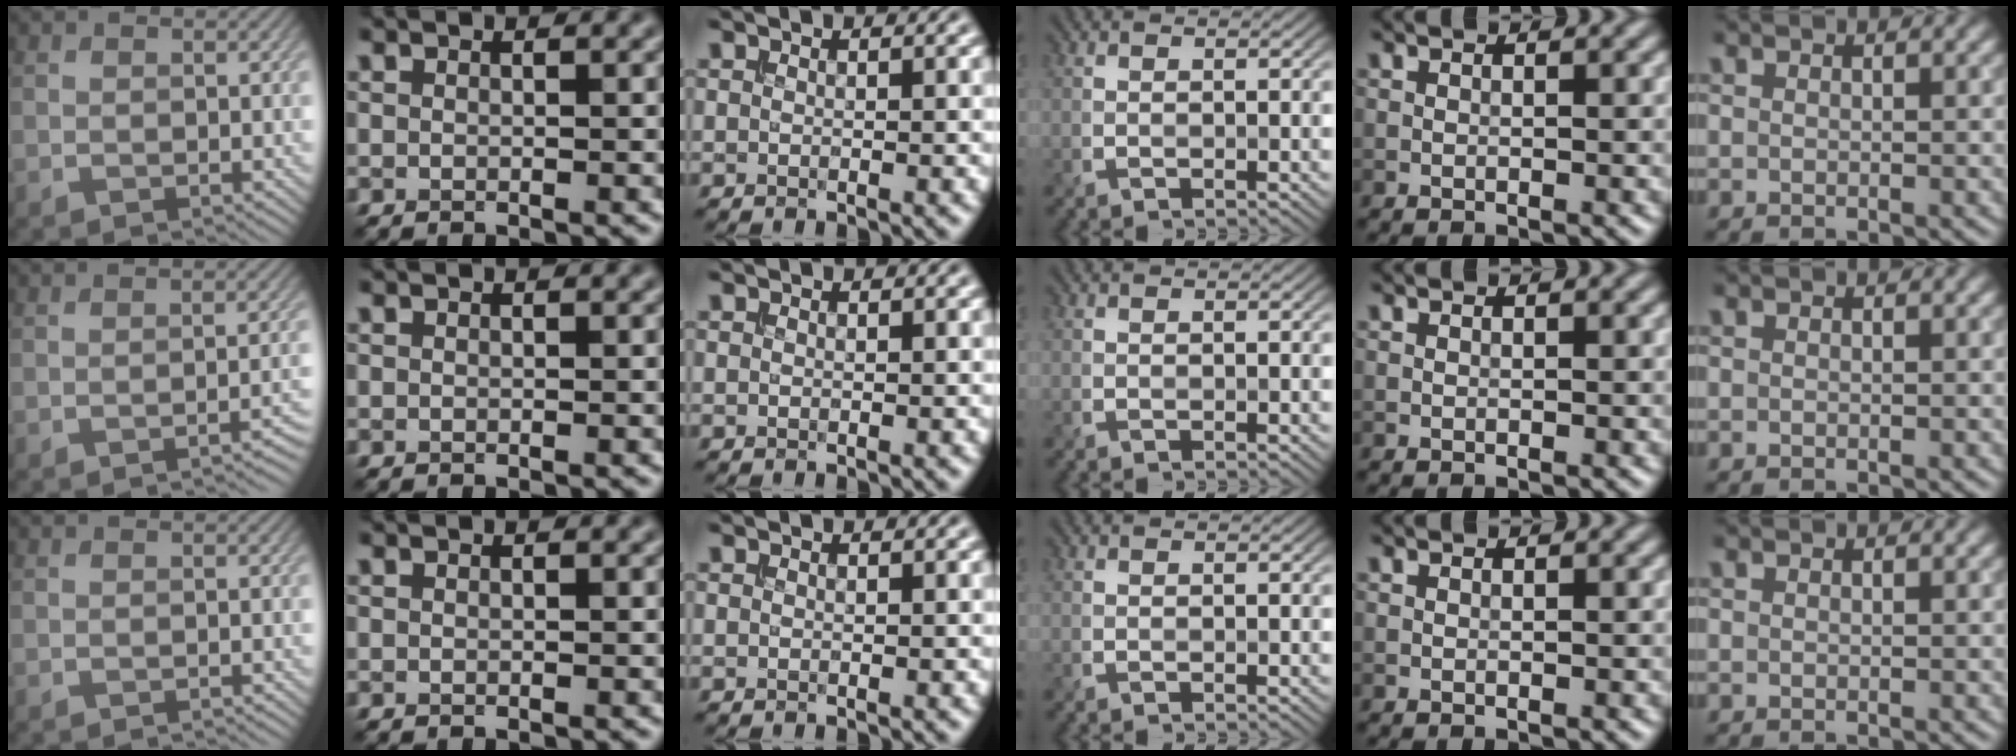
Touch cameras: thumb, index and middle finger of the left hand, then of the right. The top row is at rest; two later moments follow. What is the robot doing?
{"motion": "extract", "object": "bucket"}